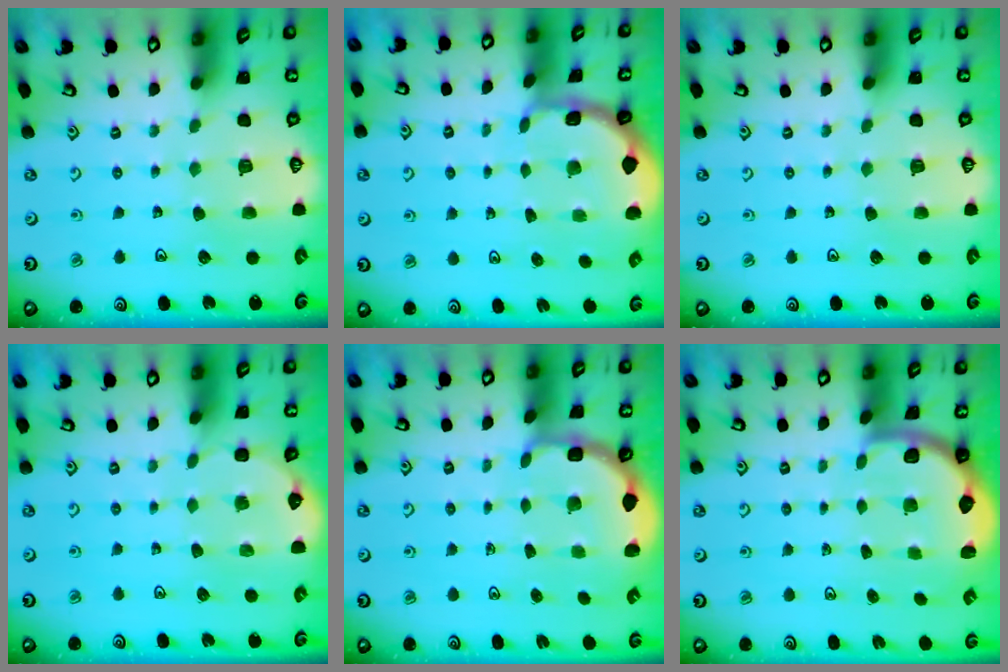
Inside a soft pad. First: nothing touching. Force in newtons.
{"total": 1.6, "press": 1.5, "slide": 0.3}
{"total": 0.0}
{"total": 1.7, "press": 1.7, "slide": 0.1}
{"total": 2.7, "press": 2.3, "slide": 1.4}
{"total": 2.1, "press": 2.0, "slide": 0.8}